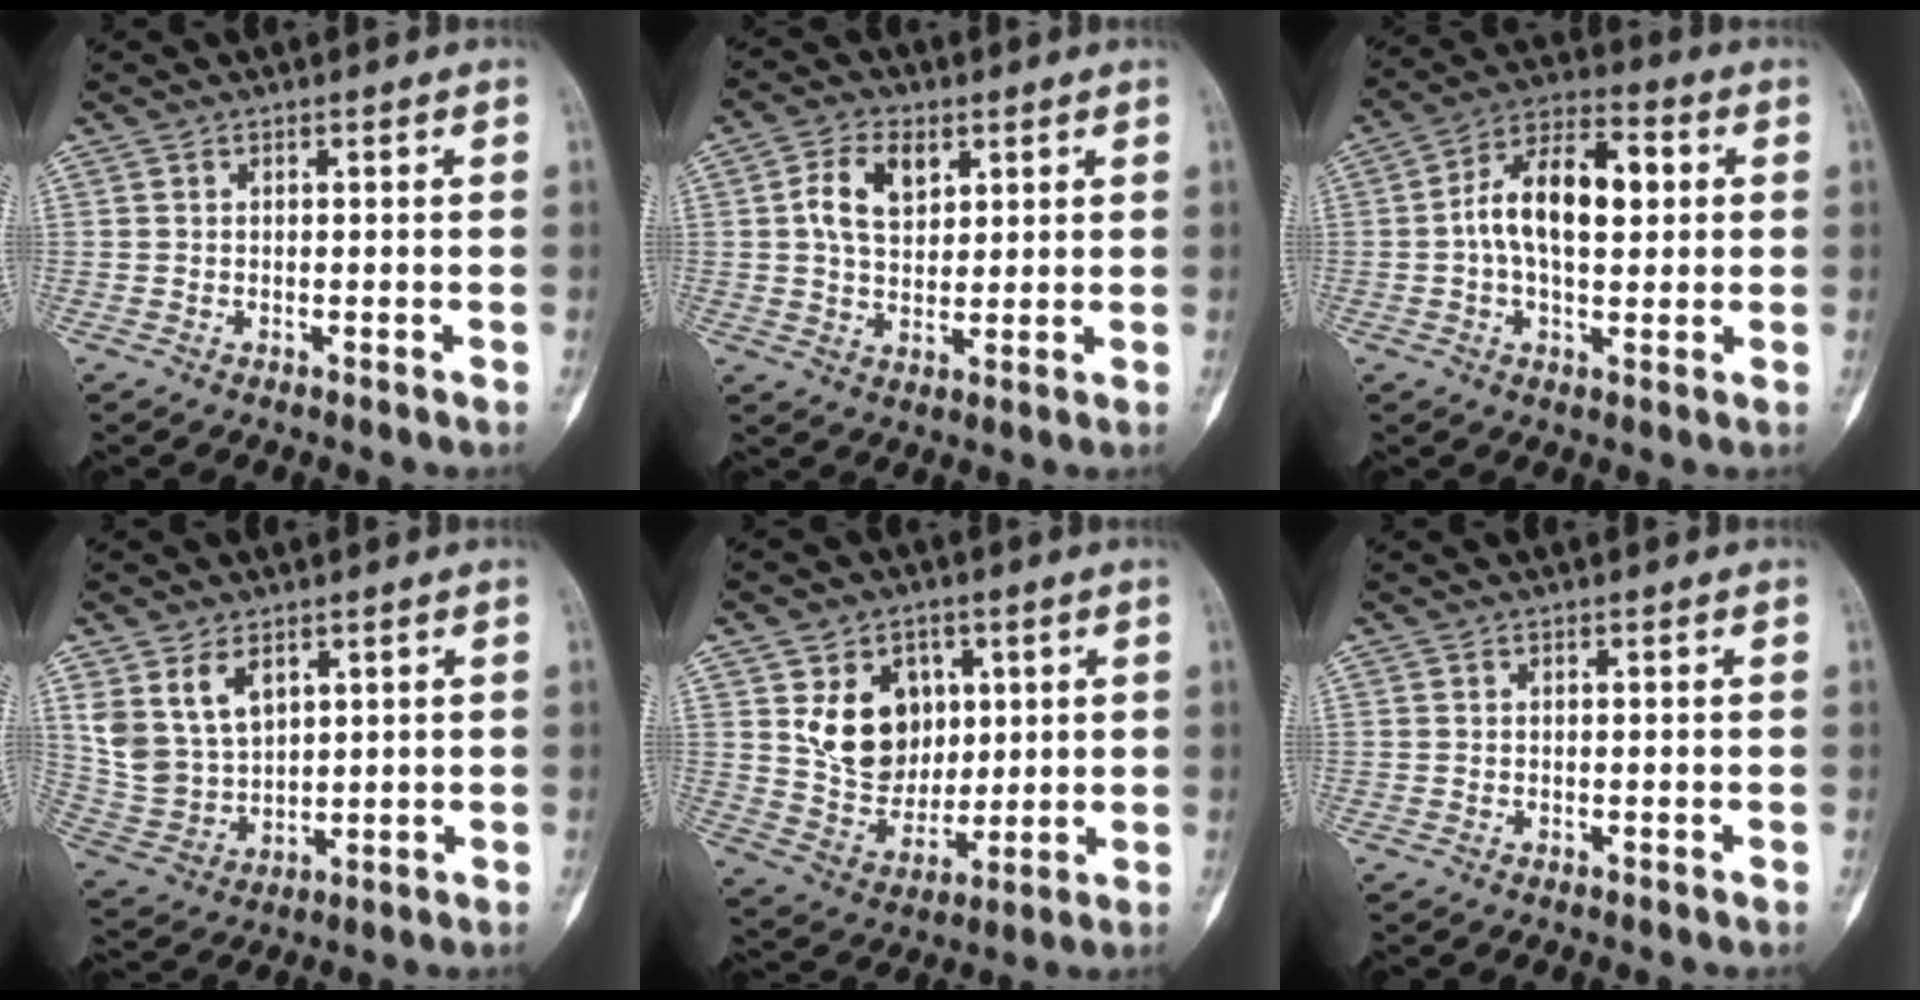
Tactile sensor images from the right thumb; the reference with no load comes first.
{"total": 8.8, "force": [2.5, 5.6, 6.3], "torque": [-0.099, 0.003, 0.041]}
{"total": 14.4, "force": [1.5, 7.9, 12.0], "torque": [-0.187, 0.025, 0.016]}
{"total": 10.3, "force": [5.0, 6.8, 5.9], "torque": [-0.095, -0.017, 0.120]}
{"total": 13.3, "force": [4.1, 10.5, 7.1], "torque": [-0.073, -0.022, 0.086]}
{"total": 0.0}